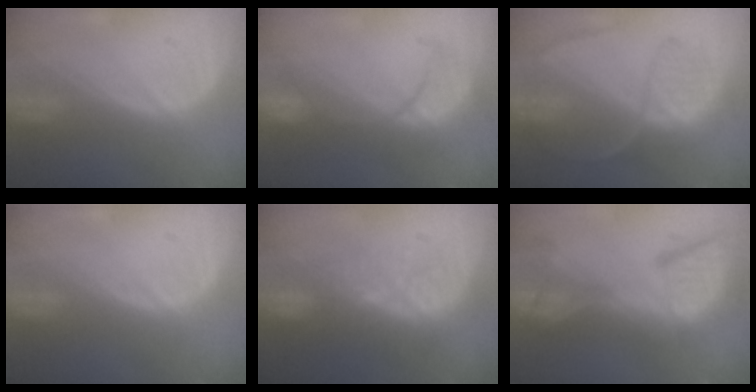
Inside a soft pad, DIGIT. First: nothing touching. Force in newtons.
{"total": 8.4, "press": 8.3, "slide": 1.3}
{"total": 8.7, "press": 7.5, "slide": 4.5}
{"total": 0.0}
{"total": 9.3, "press": 8.5, "slide": 3.6}
{"total": 13.7, "press": 11.2, "slide": 8.0}